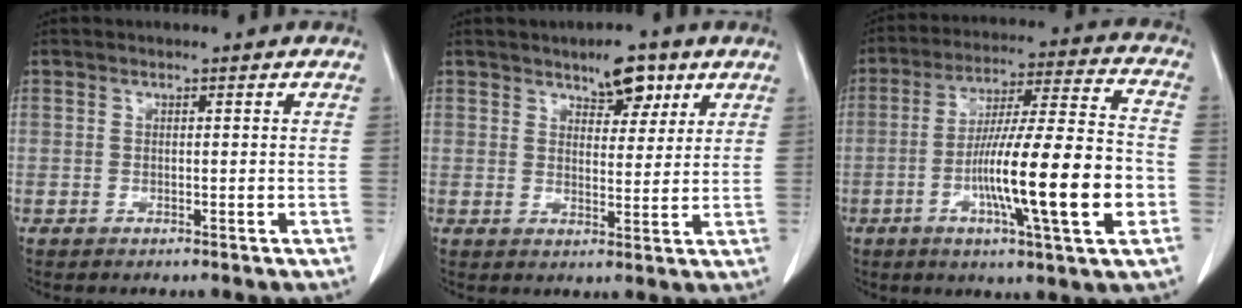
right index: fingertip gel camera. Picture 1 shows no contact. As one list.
[{"total": 5.6, "force": [3.7, 2.5, 3.4], "torque": [-0.047, 0.004, 0.056]}, {"total": 18.4, "force": [-4.7, 0.9, 17.8], "torque": [-0.290, -0.001, -0.074]}]